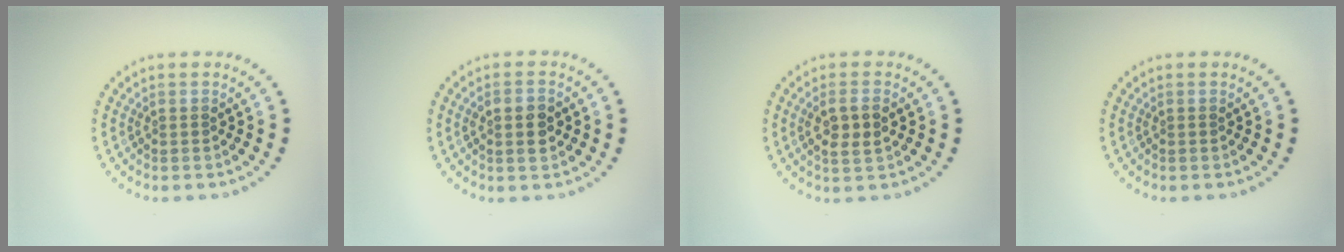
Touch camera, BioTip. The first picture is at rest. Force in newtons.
{"total": 2.2, "press": 2.2, "slide": 0.2}
{"total": 2.5, "press": 2.4, "slide": 0.7}
{"total": 0.0}